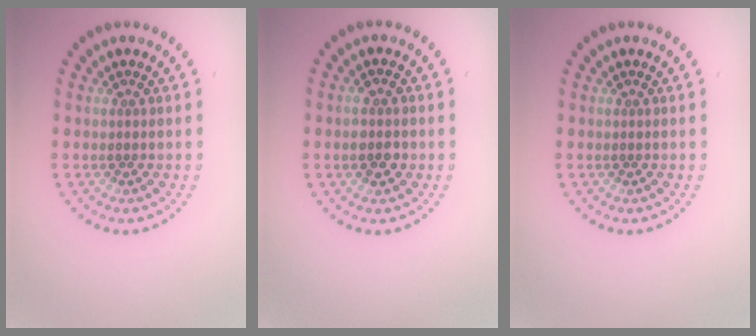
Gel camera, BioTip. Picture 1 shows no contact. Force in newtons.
{"total": 2.0, "press": 2.0, "slide": 0.3}
{"total": 0.0}